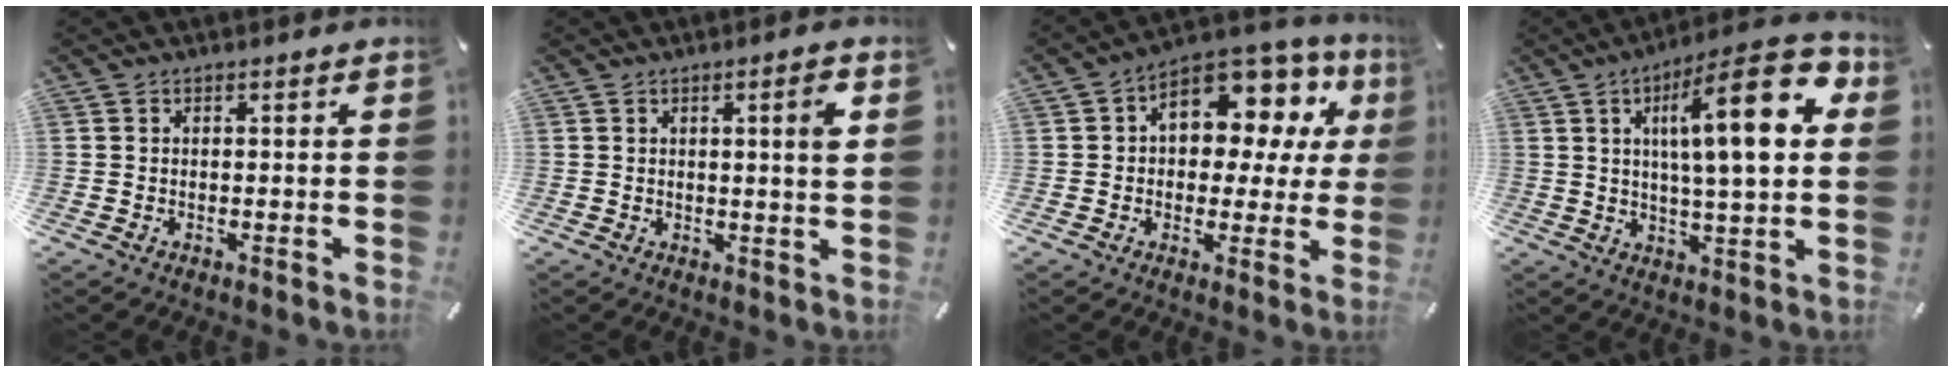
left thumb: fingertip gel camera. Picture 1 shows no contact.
{"total": 4.9, "force": [1.5, 0.4, 4.6], "torque": [-0.074, -0.006, 0.018]}
{"total": 12.2, "force": [4.6, 8.2, 7.8], "torque": [-0.105, -0.038, 0.081]}
{"total": 19.7, "force": [6.3, 4.9, 18.0], "torque": [-0.278, -0.023, 0.083]}